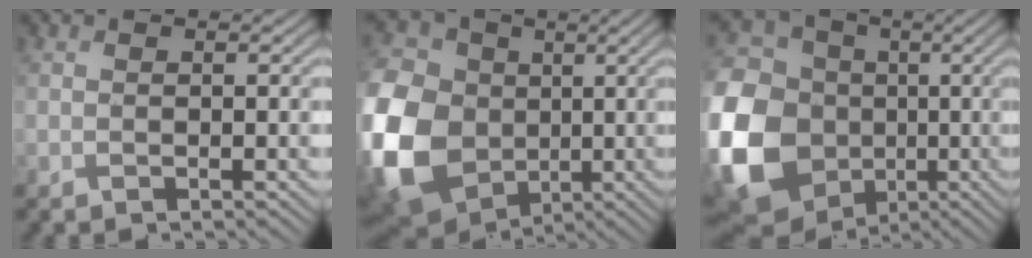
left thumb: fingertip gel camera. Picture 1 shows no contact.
{"total": 17.5, "force": [-2.1, 14.0, 10.3], "torque": [-0.297, -0.012, -0.044]}
{"total": 20.8, "force": [-4.3, 17.7, 10.0], "torque": [-0.296, -0.030, -0.099]}